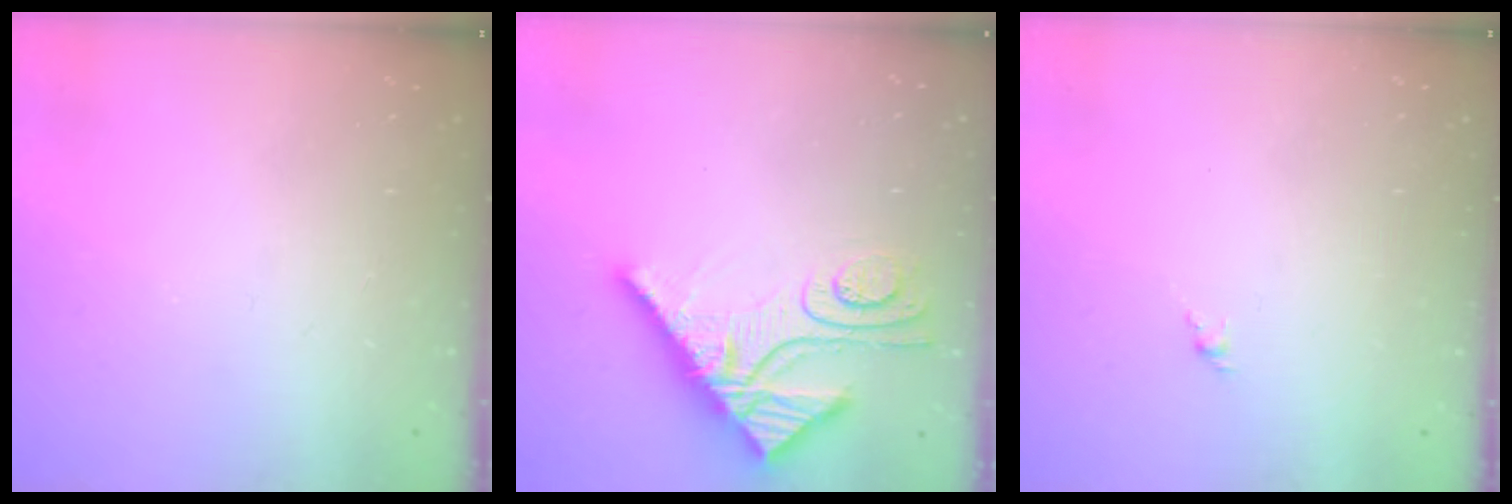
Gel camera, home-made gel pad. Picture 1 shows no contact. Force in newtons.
{"total": 14.1, "press": 14.1, "slide": 0.9}
{"total": 1.6, "press": 1.5, "slide": 0.6}